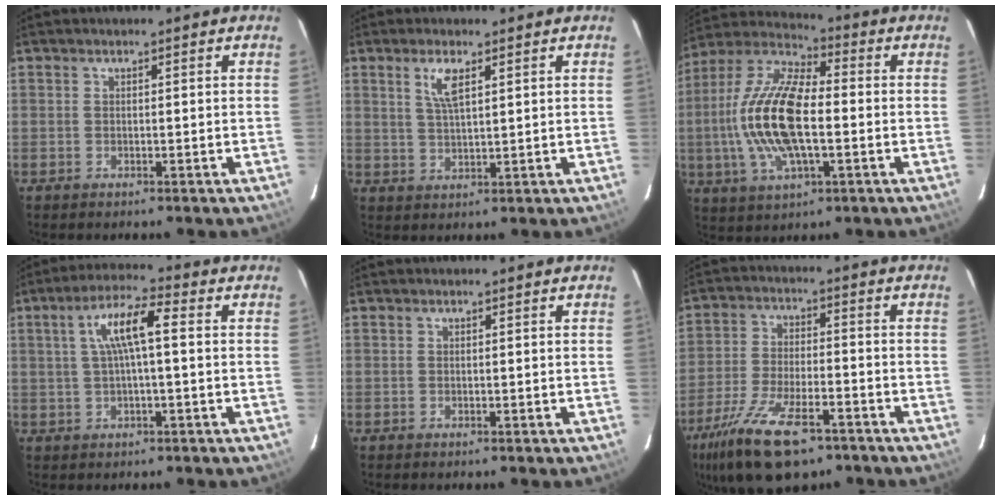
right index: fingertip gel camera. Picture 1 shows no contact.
{"total": 4.3, "force": [2.1, 1.2, 3.6], "torque": [-0.070, 0.001, 0.043]}
{"total": 18.1, "force": [-1.7, 7.6, 16.3], "torque": [-0.336, 0.006, -0.039]}
{"total": 7.7, "force": [1.0, 1.4, 7.5], "torque": [-0.138, 0.015, 0.022]}
{"total": 0.0}
{"total": 16.8, "force": [-11.1, 6.3, 10.9], "torque": [-0.236, -0.038, -0.196]}